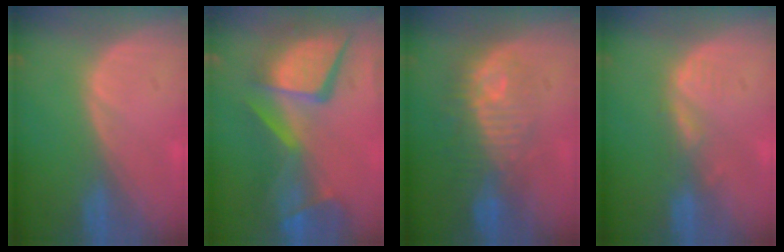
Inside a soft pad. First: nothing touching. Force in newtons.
{"total": 13.8, "press": 11.2, "slide": 8.0}
{"total": 9.7, "press": 8.9, "slide": 3.9}
{"total": 2.0, "press": 2.0, "slide": 0.3}